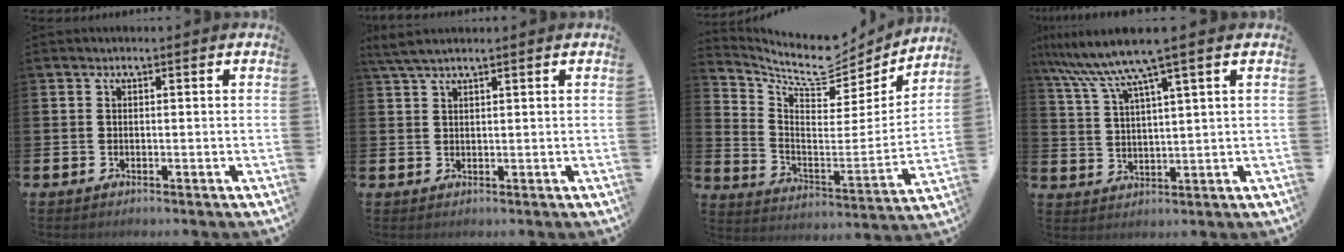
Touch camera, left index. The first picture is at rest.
{"total": 2.6, "force": [2.1, 0.4, 1.4], "torque": [-0.037, 0.004, 0.041]}
{"total": 8.5, "force": [7.2, 3.1, 3.4], "torque": [-0.081, -0.061, 0.116]}
{"total": 8.5, "force": [6.7, 0.3, 5.2], "torque": [-0.124, -0.021, 0.117]}